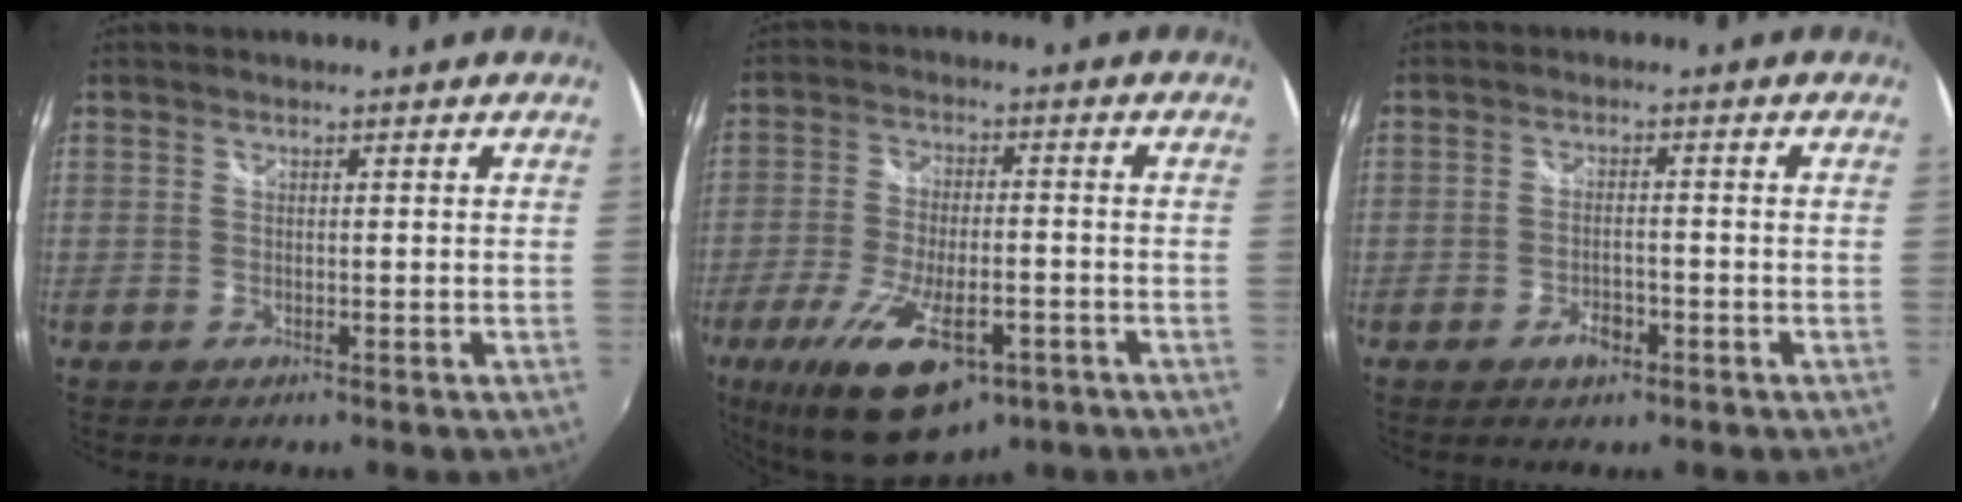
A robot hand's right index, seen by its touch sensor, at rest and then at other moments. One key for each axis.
{"total": 17.9, "fx": -9.5, "fy": 7.5, "fz": 13.2, "tx": -0.268, "ty": -0.038, "tz": -0.151}
{"total": 3.6, "fx": -2.1, "fy": 1.7, "fz": 2.3, "tx": -0.050, "ty": -0.002, "tz": -0.036}